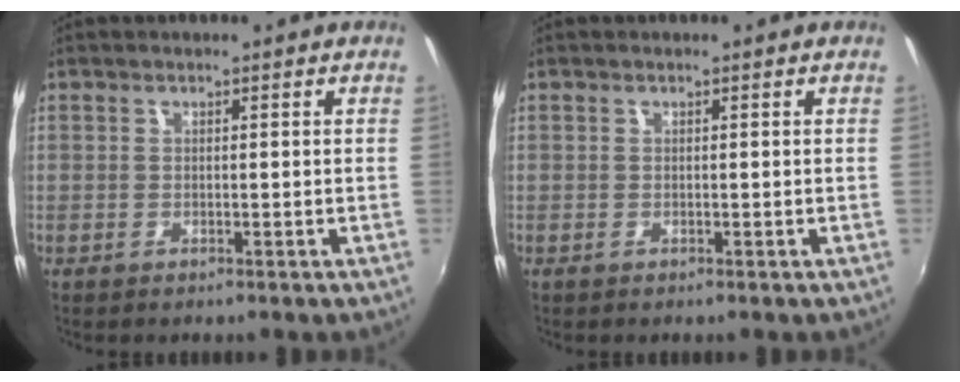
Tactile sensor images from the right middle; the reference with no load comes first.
{"total": 0.0}